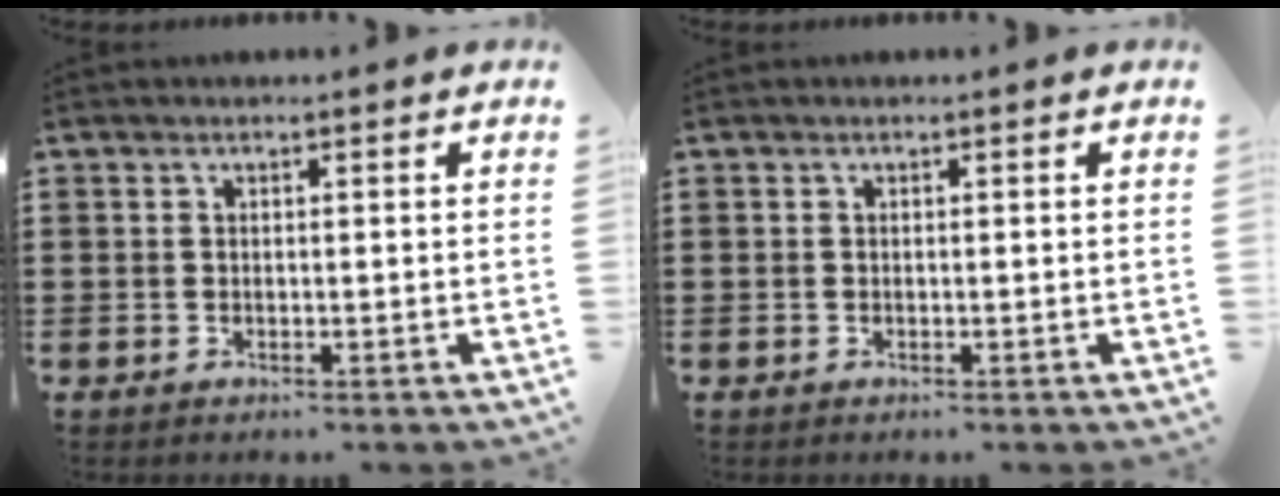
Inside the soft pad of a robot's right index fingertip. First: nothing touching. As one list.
[{"total": 0.0}]